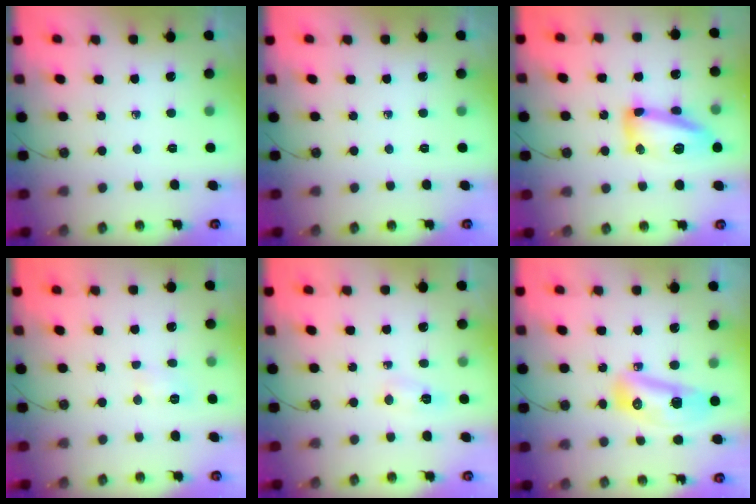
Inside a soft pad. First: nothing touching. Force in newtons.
{"total": 0.0}
{"total": 14.0, "press": 13.9, "slide": 1.1}
{"total": 3.9, "press": 3.8, "slide": 0.5}
{"total": 5.3, "press": 5.3, "slide": 0.6}
{"total": 12.4, "press": 12.3, "slide": 1.5}